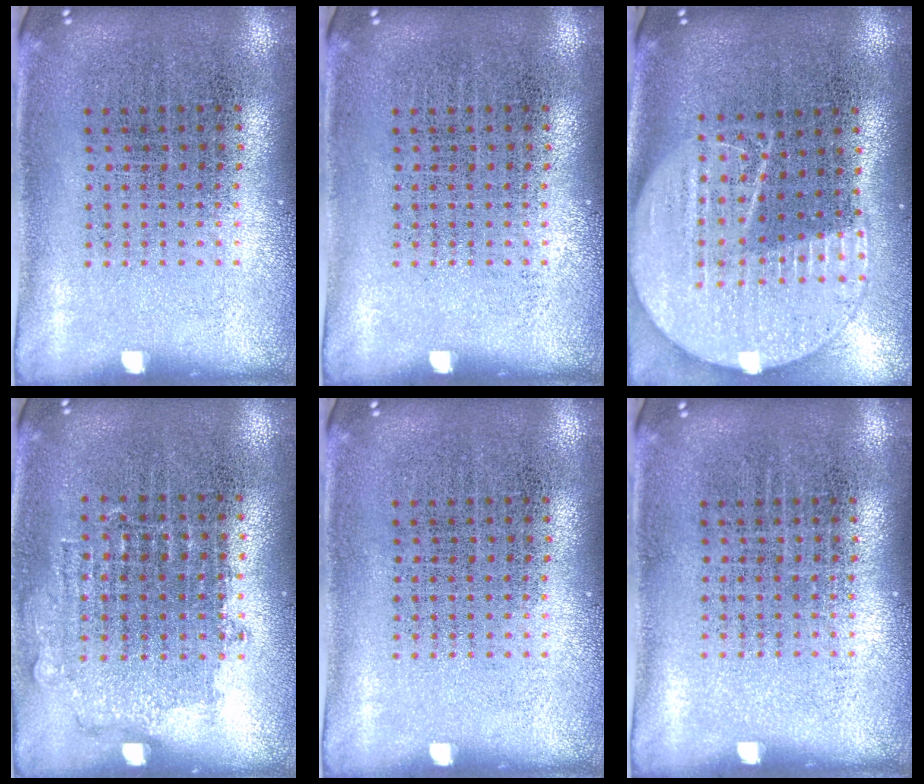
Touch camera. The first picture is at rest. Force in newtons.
{"total": 0.0}
{"total": 2.1, "press": 1.9, "slide": 1.0}
{"total": 0.8, "press": 0.8, "slide": 0.3}
{"total": 0.0}
{"total": 0.0}